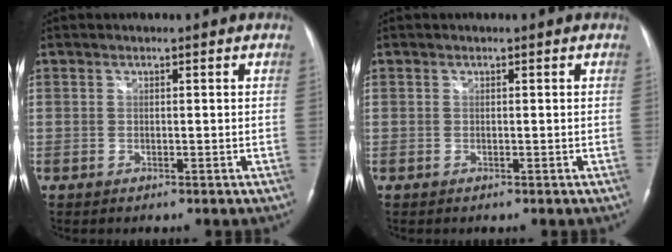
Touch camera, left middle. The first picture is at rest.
{"total": 0.0}